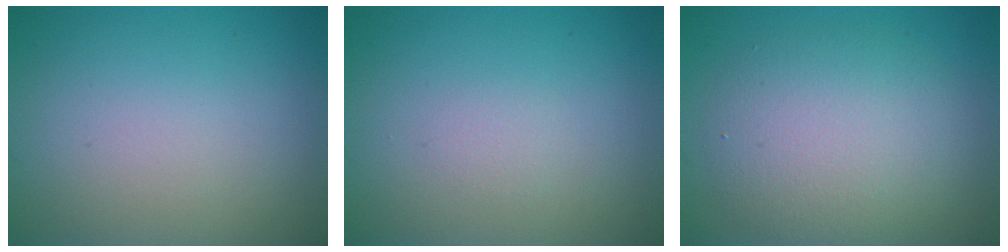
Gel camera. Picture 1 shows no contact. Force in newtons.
{"total": 0.6, "press": 0.6, "slide": 0.1}
{"total": 5.6, "press": 5.6, "slide": 0.5}